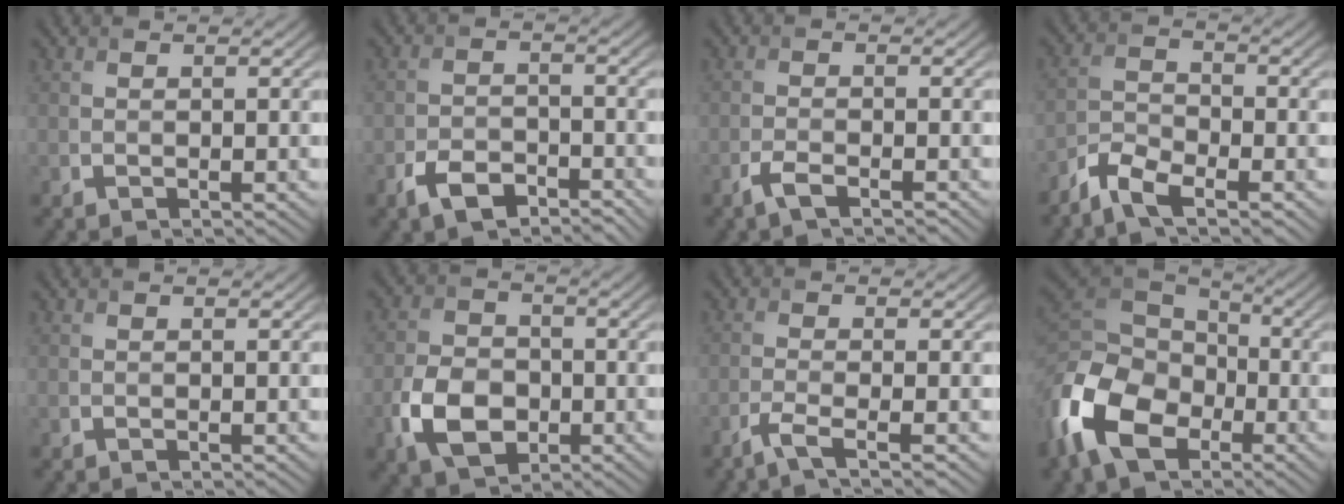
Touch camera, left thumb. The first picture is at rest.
{"total": 5.0, "force": [-3.4, 2.5, 2.6], "torque": [-0.049, -0.005, -0.070]}
{"total": 2.6, "force": [-1.9, 0.6, 1.7], "torque": [-0.040, -0.001, -0.043]}
{"total": 5.4, "force": [-4.2, 1.7, 3.0], "torque": [-0.066, -0.007, -0.093]}
{"total": 0.0}
{"total": 7.6, "force": [-2.8, 5.3, 4.7], "torque": [-0.104, -0.008, -0.060]}
{"total": 3.1, "force": [-1.9, 0.4, 2.4], "torque": [-0.043, 0.002, -0.055]}
{"total": 15.7, "force": [-6.3, 10.6, 9.6], "torque": [-0.260, -0.040, -0.128]}